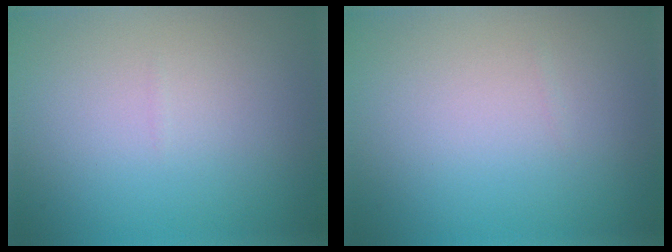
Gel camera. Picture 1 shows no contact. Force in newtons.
{"total": 0.0}